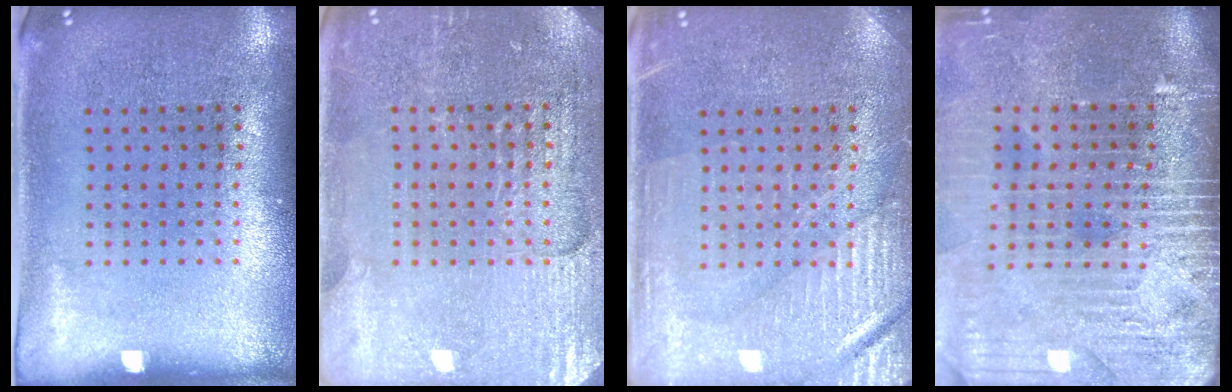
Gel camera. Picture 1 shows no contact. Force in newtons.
{"total": 3.3, "press": 3.3, "slide": 0.7}
{"total": 4.1, "press": 4.1, "slide": 0.7}
{"total": 4.4, "press": 3.8, "slide": 2.2}